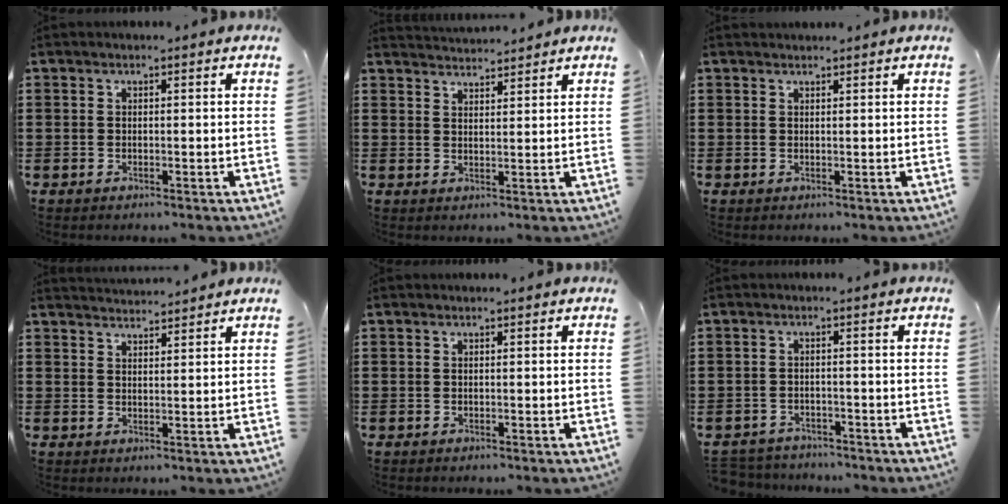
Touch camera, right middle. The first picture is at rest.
{"total": 2.8, "force": [2.8, 0.1, -0.3], "torque": [-0.003, -0.006, 0.053]}
{"total": 0.8, "force": [0.8, 0.2, -0.1], "torque": [-0.001, -0.001, 0.016]}
{"total": 2.4, "force": [2.4, 0.0, -0.2], "torque": [-0.004, -0.003, 0.046]}
{"total": 0.0}
{"total": 2.7, "force": [-2.6, 0.6, -0.3], "torque": [-0.002, 0.000, -0.059]}